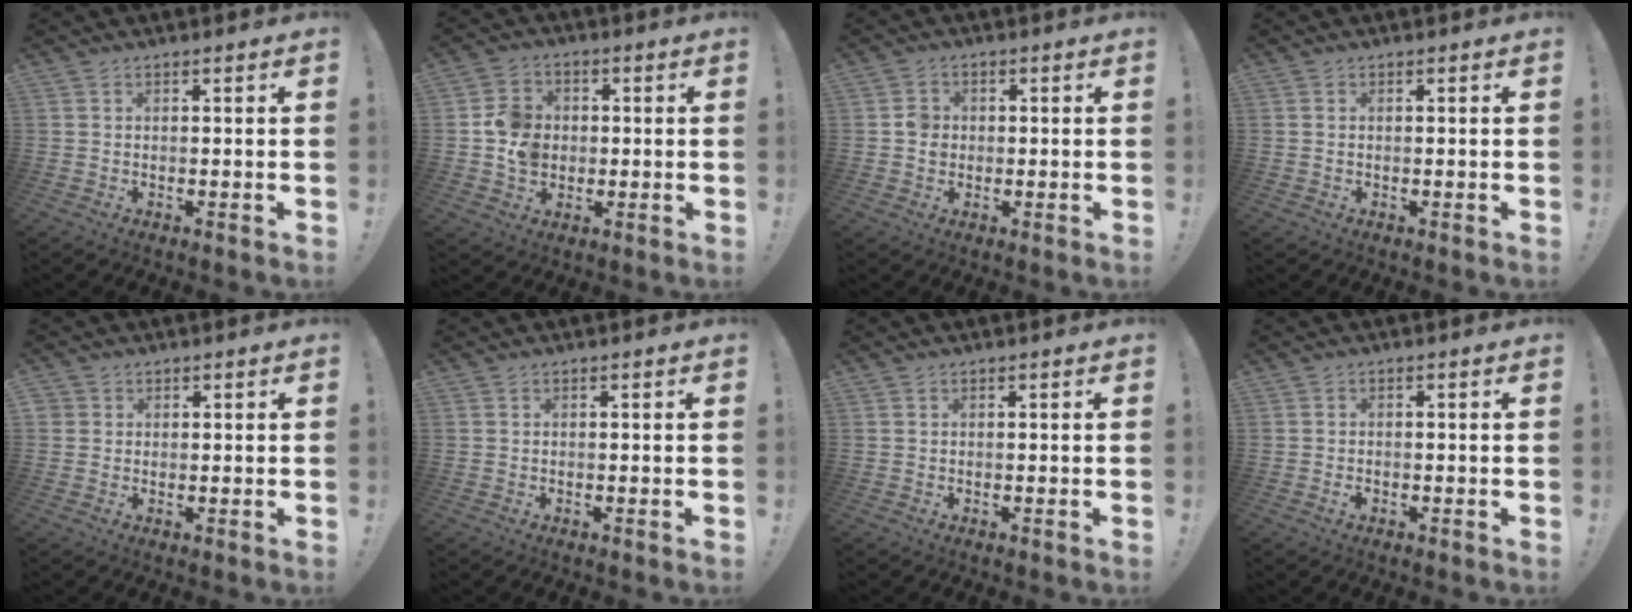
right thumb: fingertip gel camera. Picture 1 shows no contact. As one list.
[{"total": 8.9, "force": [-0.4, 8.2, 3.6], "torque": [-0.047, 0.009, 0.000]}, {"total": 3.9, "force": [-0.6, 3.5, 1.6], "torque": [-0.020, 0.007, -0.011]}, {"total": 0.0}, {"total": 2.0, "force": [1.0, 1.7, 0.4], "torque": [-0.010, -0.001, 0.020]}, {"total": 0.0}, {"total": 0.0}, {"total": 1.0, "force": [-0.8, 0.4, 0.4], "torque": [-0.005, 0.001, -0.014]}]